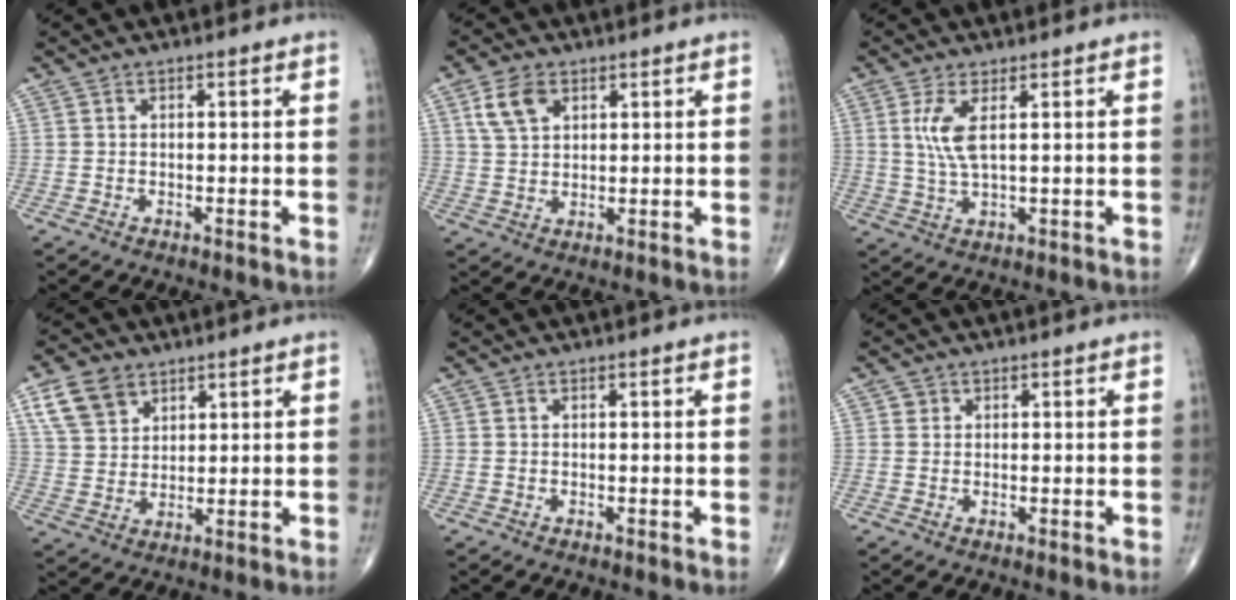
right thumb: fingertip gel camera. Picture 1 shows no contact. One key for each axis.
{"total": 6.4, "fx": 2.9, "fy": 4.1, "fz": 4.0, "tx": -0.066, "ty": -0.005, "tz": 0.058}
{"total": 5.5, "fx": 1.6, "fy": 1.5, "fz": 5.0, "tx": -0.122, "ty": -0.010, "tz": 0.039}
{"total": 8.5, "fx": 4.7, "fy": 5.8, "fz": 4.0, "tx": -0.060, "ty": -0.014, "tz": 0.094}
{"total": 0.0}
{"total": 1.1, "fx": 0.3, "fy": 1.1, "fz": 0.1, "tx": 0.009, "ty": 0.000, "tz": 0.002}